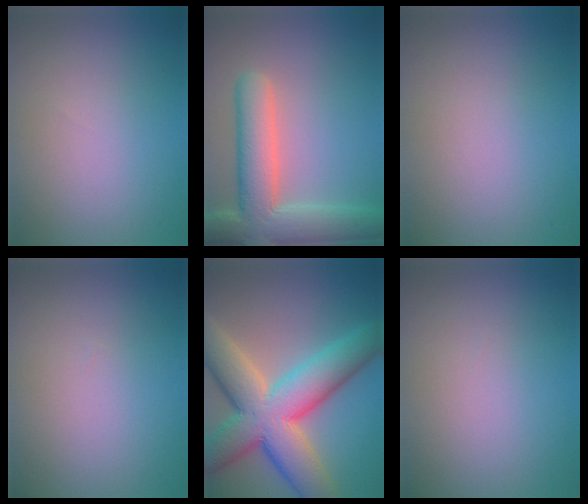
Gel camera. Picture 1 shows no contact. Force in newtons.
{"total": 7.9, "press": 7.8, "slide": 0.8}
{"total": 0.0}
{"total": 0.0}
{"total": 12.6, "press": 12.5, "slide": 0.7}
{"total": 0.0}